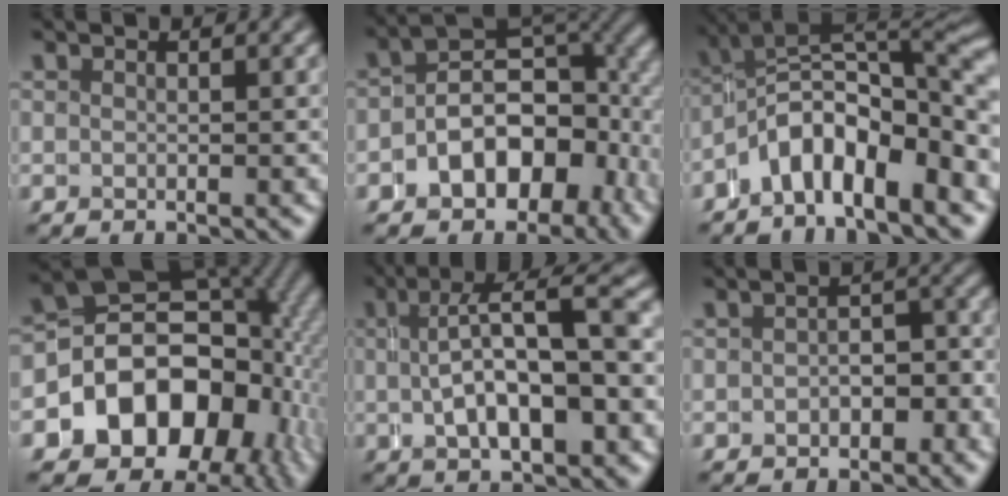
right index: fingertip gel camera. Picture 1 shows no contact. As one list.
[{"total": 7.1, "force": [-0.9, 4.4, 5.5], "torque": [-0.075, 0.007, -0.017]}, {"total": 8.6, "force": [-1.2, 4.7, 7.0], "torque": [-0.102, 0.004, -0.029]}, {"total": 20.4, "force": [-1.8, 16.0, 12.5], "torque": [-0.235, -0.051, -0.028]}, {"total": 7.3, "force": [0.3, 2.4, 6.9], "torque": [-0.094, 0.017, 0.008]}, {"total": 3.1, "force": [-2.2, 1.6, 1.5], "torque": [-0.007, 0.004, -0.036]}]